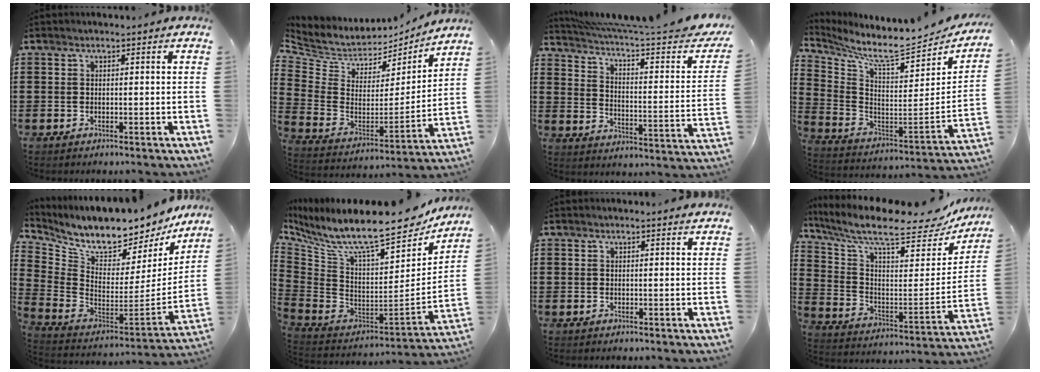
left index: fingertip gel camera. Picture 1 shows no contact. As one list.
[{"total": 4.9, "force": [3.8, 3.1, 0.7], "torque": [-0.046, -0.037, 0.065]}, {"total": 5.3, "force": [4.1, 0.4, 3.3], "torque": [-0.067, -0.039, 0.062]}, {"total": 8.1, "force": [7.1, 0.4, 3.7], "torque": [-0.093, -0.078, 0.114]}, {"total": 9.1, "force": [8.3, 1.6, 3.4], "torque": [-0.096, -0.086, 0.136]}, {"total": 11.6, "force": [8.9, 1.9, 7.1], "torque": [-0.151, -0.075, 0.146]}, {"total": 0.7, "force": [0.6, 0.0, 0.3], "torque": [-0.006, -0.001, 0.012]}, {"total": 9.8, "force": [7.9, 1.8, 5.5], "torque": [-0.133, -0.060, 0.129]}]